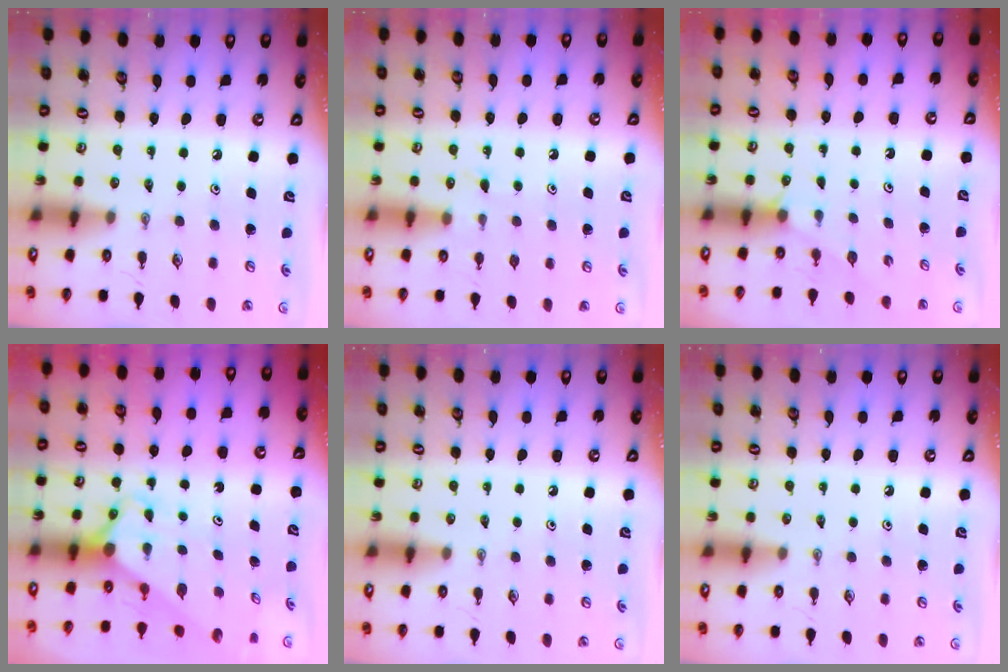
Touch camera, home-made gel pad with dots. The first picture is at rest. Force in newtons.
{"total": 4.3, "press": 4.3, "slide": 0.5}
{"total": 1.3, "press": 1.3, "slide": 0.3}
{"total": 2.8, "press": 2.8, "slide": 0.2}
{"total": 0.0}
{"total": 0.0}